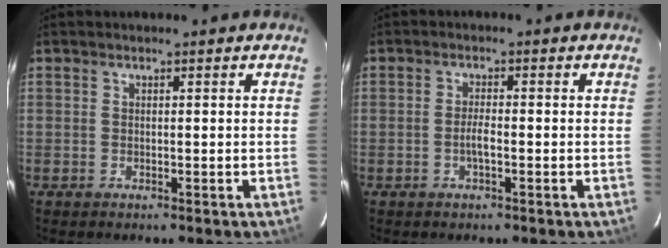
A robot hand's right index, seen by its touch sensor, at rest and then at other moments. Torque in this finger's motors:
{"motor_torque": [0.62, -0.03, 0.28, 0.06]}